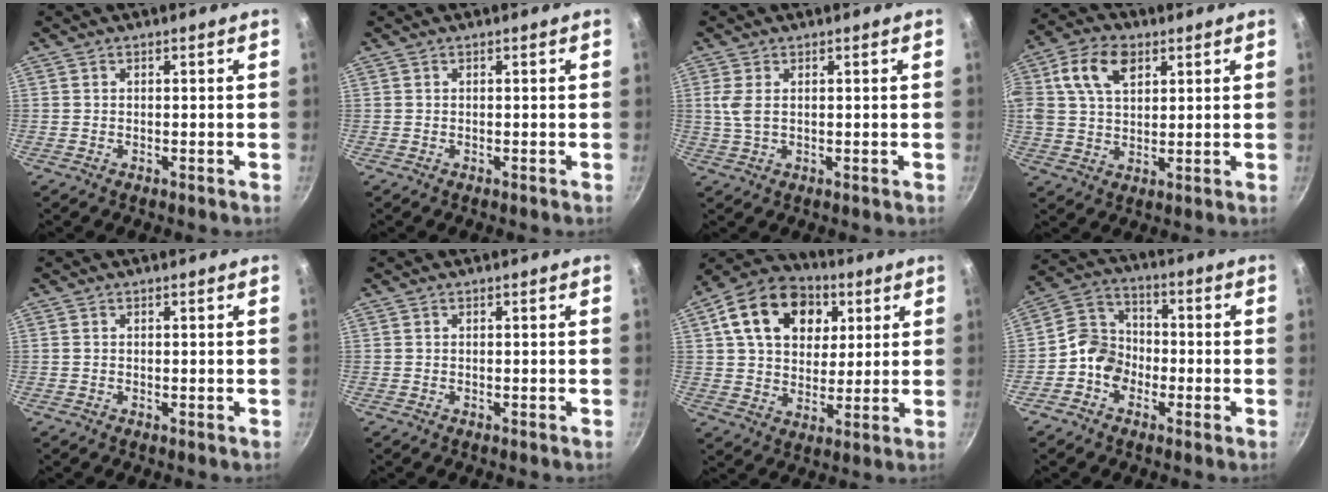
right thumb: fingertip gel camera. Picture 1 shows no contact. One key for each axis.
{"total": 0.0}
{"total": 3.6, "fx": 0.9, "fy": 1.9, "fz": 3.0, "tx": -0.066, "ty": 0.002, "tz": 0.021}
{"total": 12.1, "fx": 4.4, "fy": 7.8, "fz": 8.1, "tx": -0.143, "ty": 0.009, "tz": 0.073}
{"total": 0.0}
{"total": 0.0}
{"total": 18.6, "fx": 6.4, "fy": 13.5, "fz": 11.1, "tx": -0.161, "ty": 0.006, "tz": 0.098}
{"total": 8.4, "fx": -2.2, "fy": 6.8, "fz": 4.3, "tx": -0.053, "ty": 0.025, "tz": -0.060}